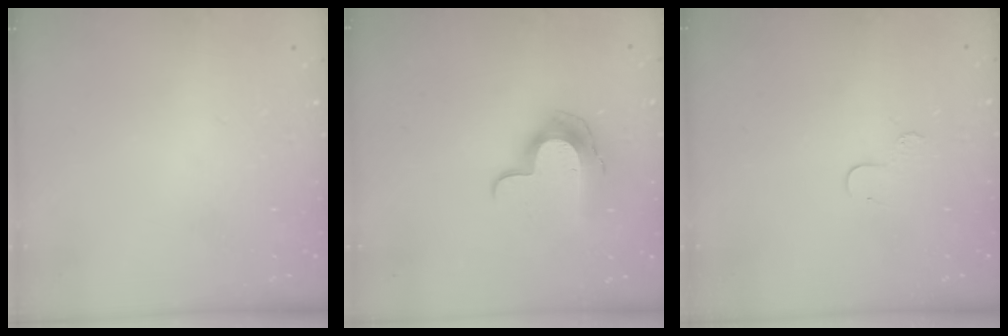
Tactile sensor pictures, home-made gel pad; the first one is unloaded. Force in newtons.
{"total": 11.6, "press": 11.6, "slide": 0.2}
{"total": 4.6, "press": 4.6, "slide": 0.4}